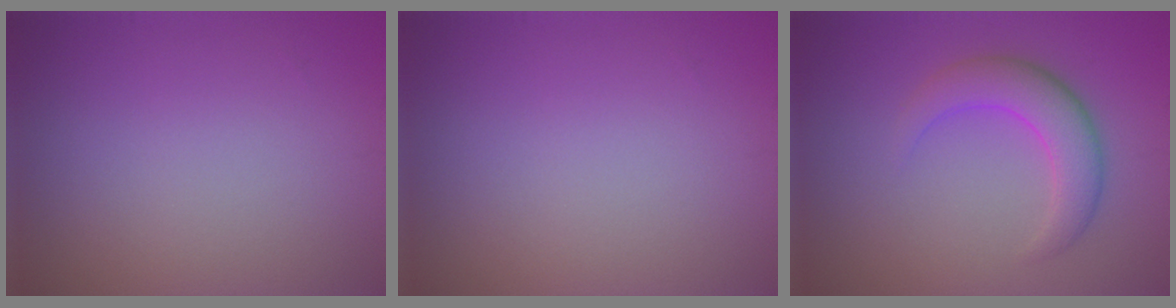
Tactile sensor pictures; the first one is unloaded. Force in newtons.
{"total": 0.0}
{"total": 4.0, "press": 4.0, "slide": 0.1}